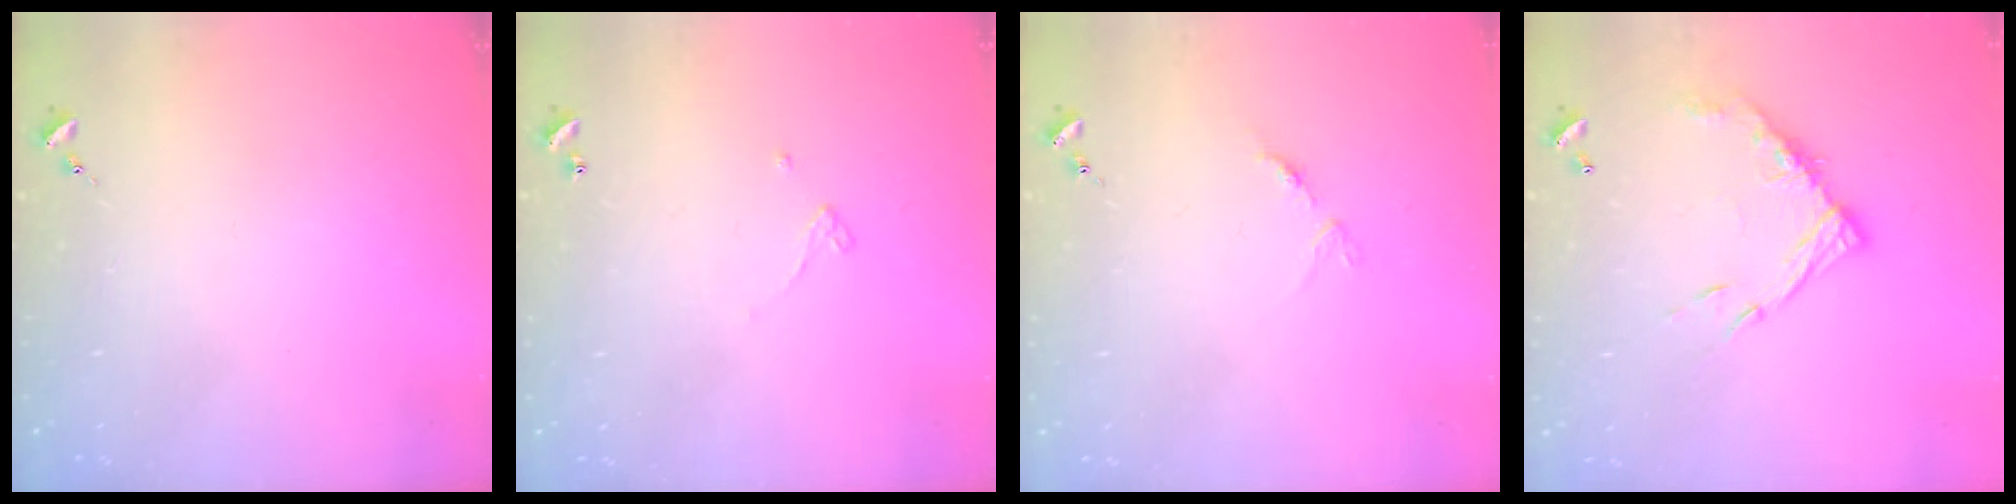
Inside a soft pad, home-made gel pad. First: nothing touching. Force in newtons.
{"total": 3.2, "press": 3.2, "slide": 0.2}
{"total": 3.2, "press": 3.2, "slide": 0.4}
{"total": 13.3, "press": 13.3, "slide": 1.1}